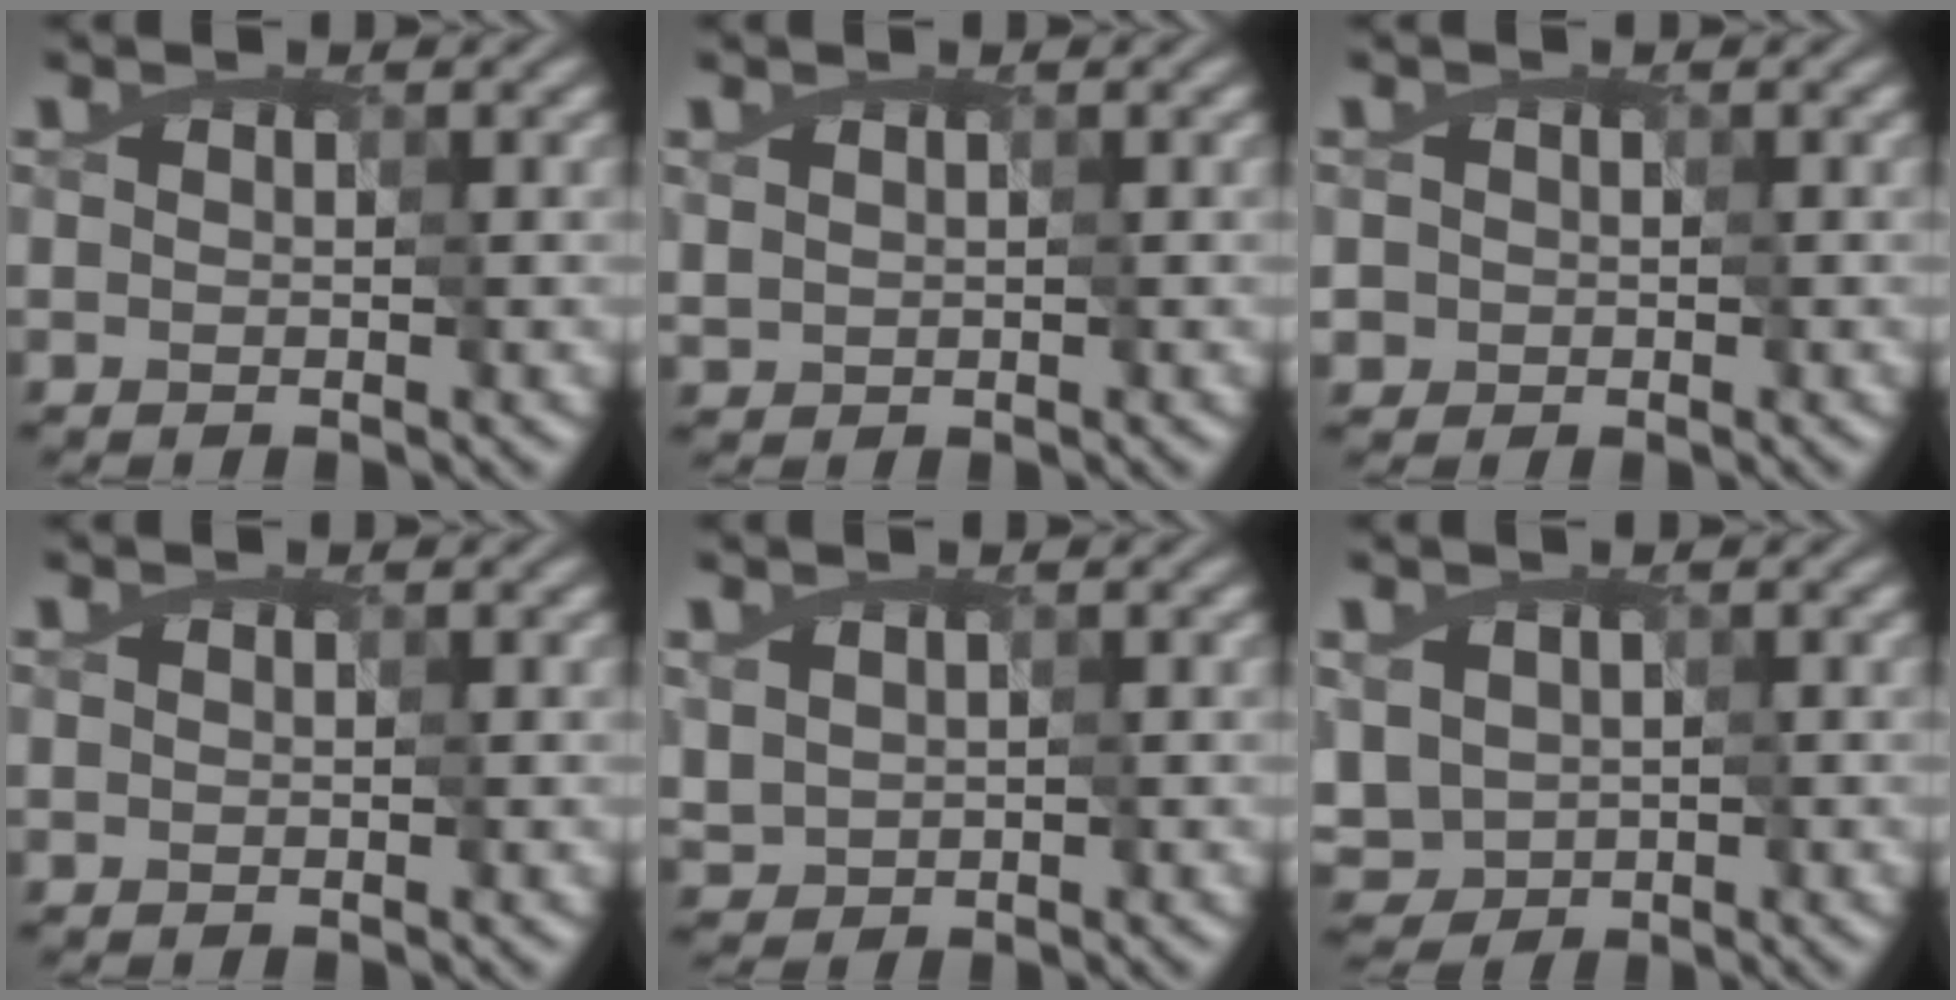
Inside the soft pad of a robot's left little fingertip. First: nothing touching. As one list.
[{"total": 0.7, "force": [0.3, 0.6, 0.3], "torque": [-0.018, -0.002, 0.018]}, {"total": 1.0, "force": [-0.4, 1.0, 0.0], "torque": [-0.010, -0.006, 0.005]}, {"total": 0.0}, {"total": 1.3, "force": [0.4, 1.1, 0.5], "torque": [-0.033, -0.007, 0.029]}, {"total": 2.5, "force": [-0.6, 2.3, 0.9], "torque": [-0.026, -0.011, 0.001]}]